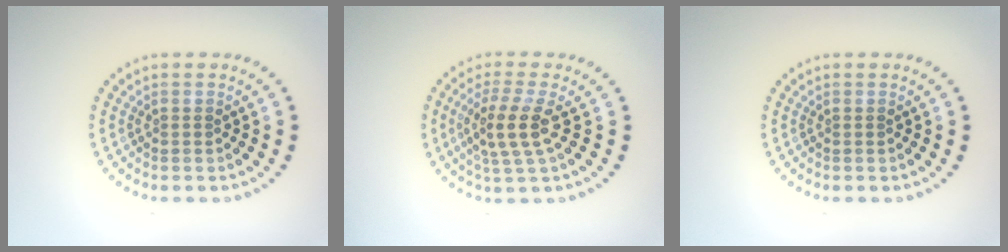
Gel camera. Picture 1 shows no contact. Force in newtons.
{"total": 3.5, "press": 3.1, "slide": 1.7}
{"total": 0.0}